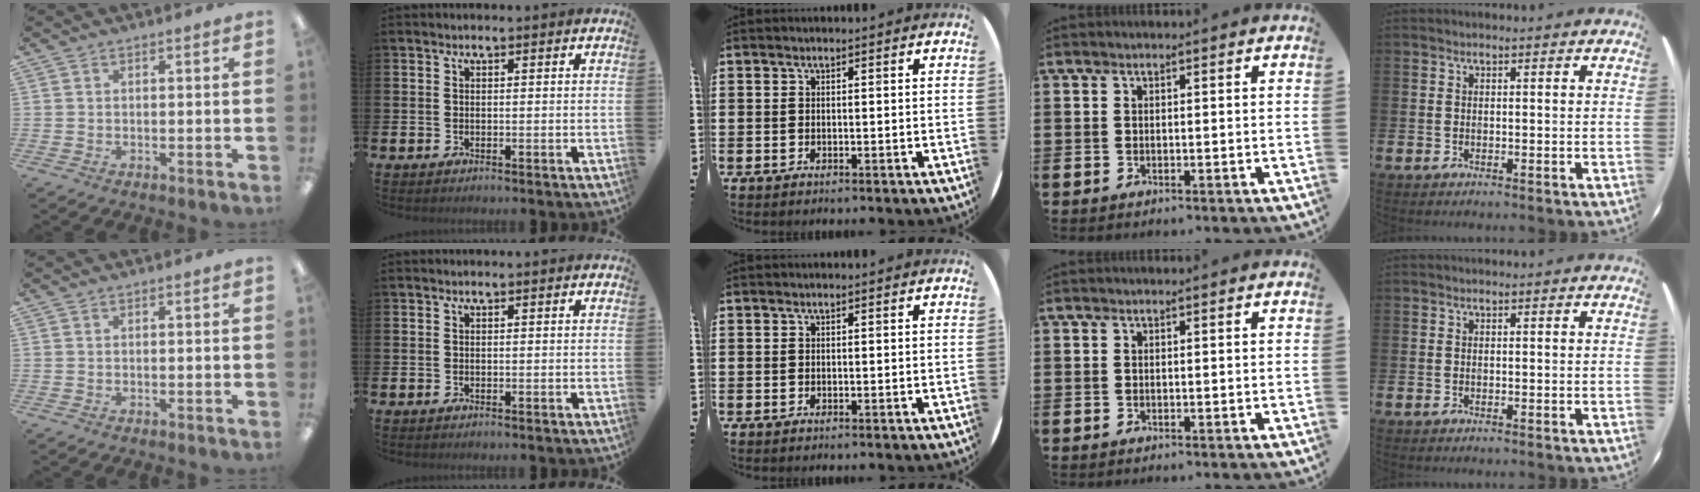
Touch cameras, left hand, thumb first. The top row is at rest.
{}